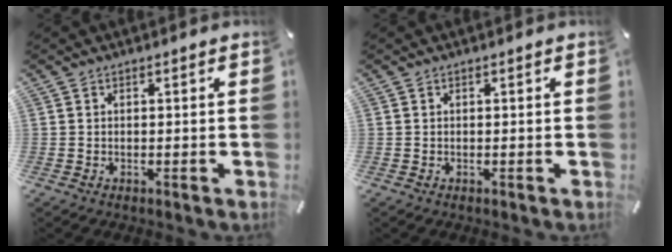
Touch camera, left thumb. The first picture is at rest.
{"total": 0.0}